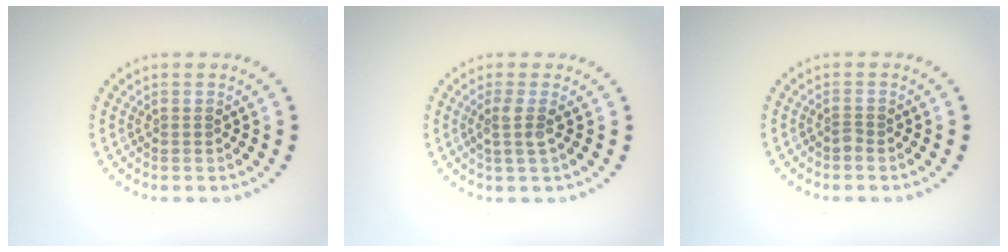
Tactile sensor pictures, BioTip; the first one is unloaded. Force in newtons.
{"total": 1.8, "press": 1.3, "slide": 1.3}
{"total": 0.8, "press": 0.5, "slide": 0.6}